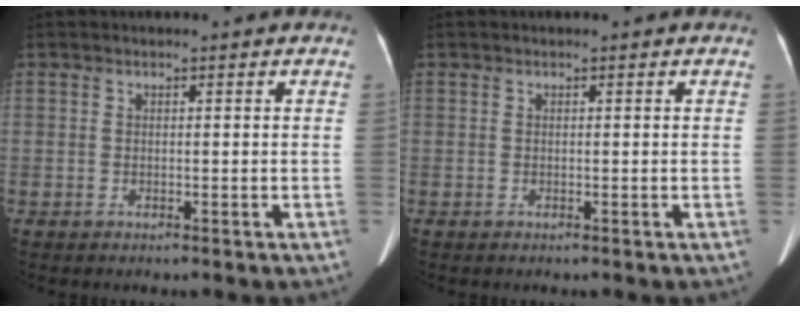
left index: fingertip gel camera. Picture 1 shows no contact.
{"total": 0.0}